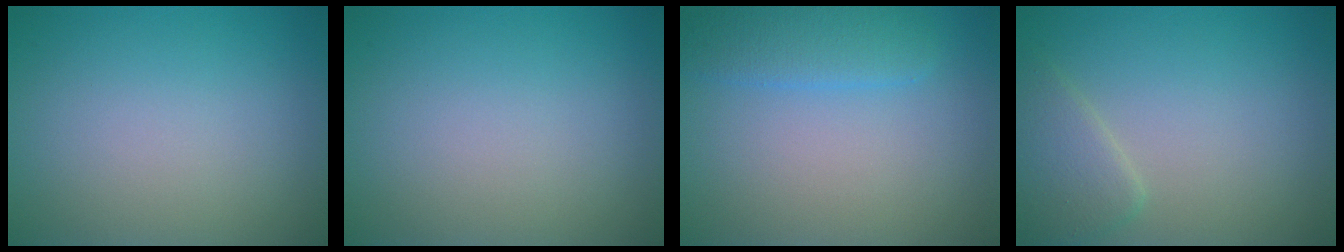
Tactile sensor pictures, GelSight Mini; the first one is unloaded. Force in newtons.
{"total": 0.0}
{"total": 2.8, "press": 2.8, "slide": 0.1}
{"total": 2.6, "press": 2.6, "slide": 0.1}